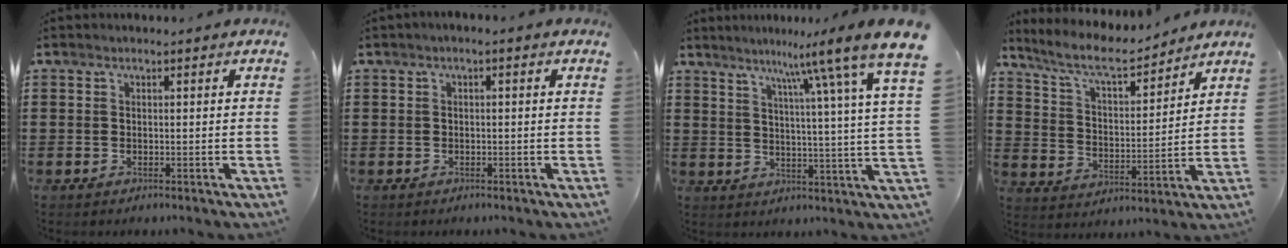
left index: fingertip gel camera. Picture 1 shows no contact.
{"total": 0.9, "force": [-0.4, 0.1, 0.8], "torque": [-0.012, -0.003, -0.006]}
{"total": 8.2, "force": [6.2, -0.9, 5.2], "torque": [-0.094, -0.049, 0.092]}
{"total": 7.7, "force": [6.7, 1.3, 3.5], "torque": [-0.095, -0.033, 0.116]}